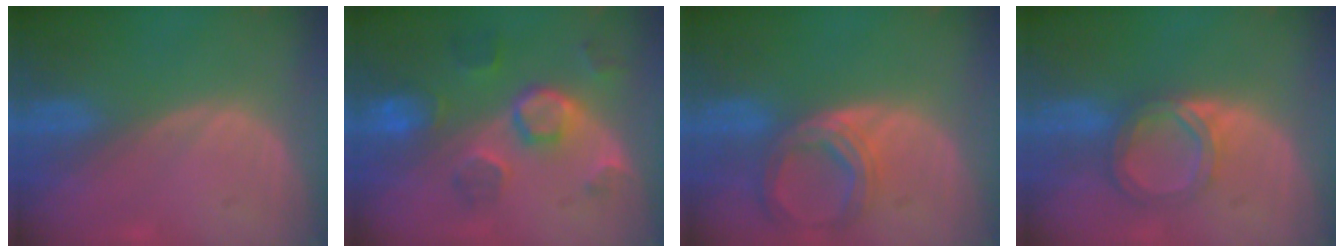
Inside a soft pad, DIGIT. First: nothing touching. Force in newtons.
{"total": 8.6, "press": 7.7, "slide": 3.8}
{"total": 7.0, "press": 6.5, "slide": 2.7}
{"total": 5.8, "press": 5.3, "slide": 2.4}